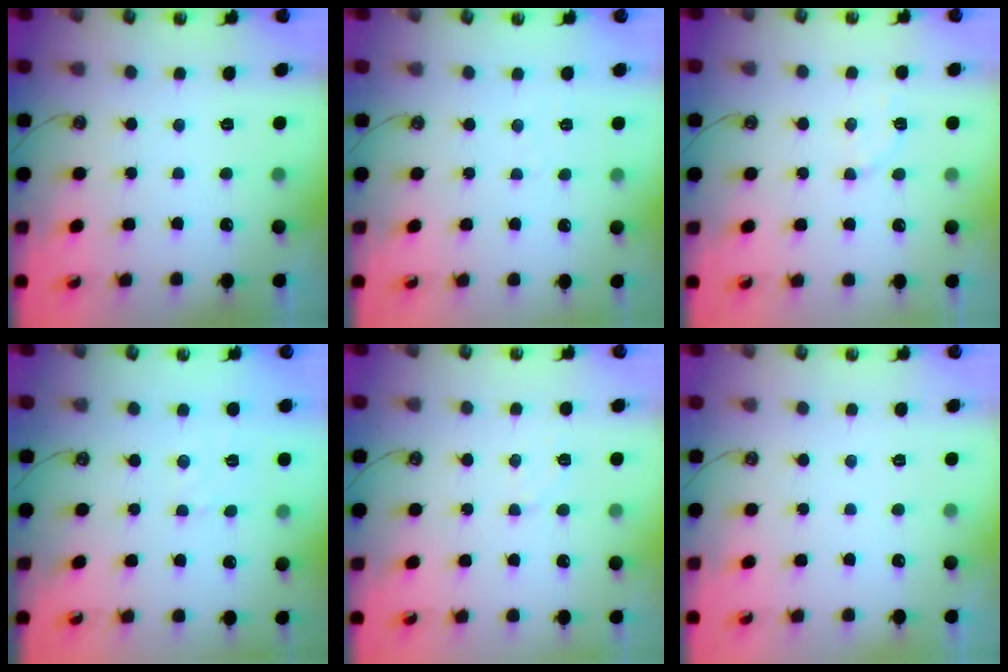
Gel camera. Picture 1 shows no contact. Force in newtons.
{"total": 2.3, "press": 2.2, "slide": 0.4}
{"total": 2.8, "press": 2.8, "slide": 0.5}
{"total": 1.9, "press": 1.9, "slide": 0.3}
{"total": 4.4, "press": 4.4, "slide": 0.6}
{"total": 0.0}